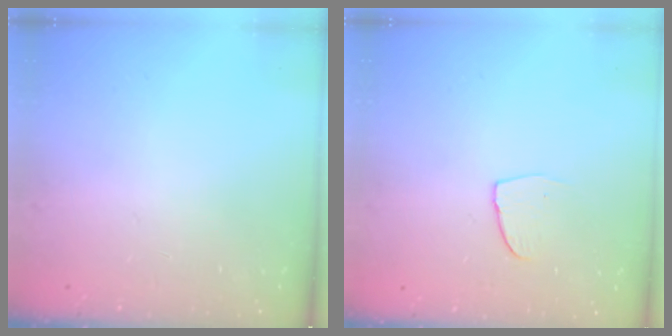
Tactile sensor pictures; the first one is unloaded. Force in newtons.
{"total": 4.2, "press": 4.2, "slide": 0.3}